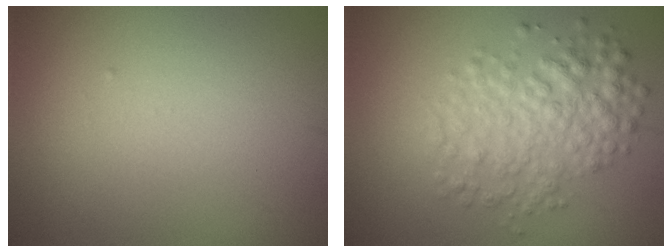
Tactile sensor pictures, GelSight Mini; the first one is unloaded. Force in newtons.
{"total": 4.8, "press": 4.8, "slide": 0.0}